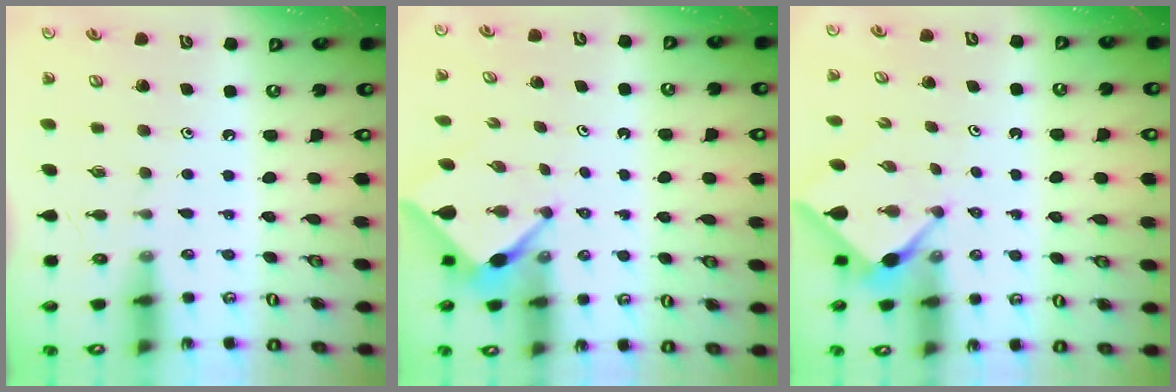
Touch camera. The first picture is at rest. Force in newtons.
{"total": 3.8, "press": 3.8, "slide": 0.3}
{"total": 2.9, "press": 2.9, "slide": 0.4}